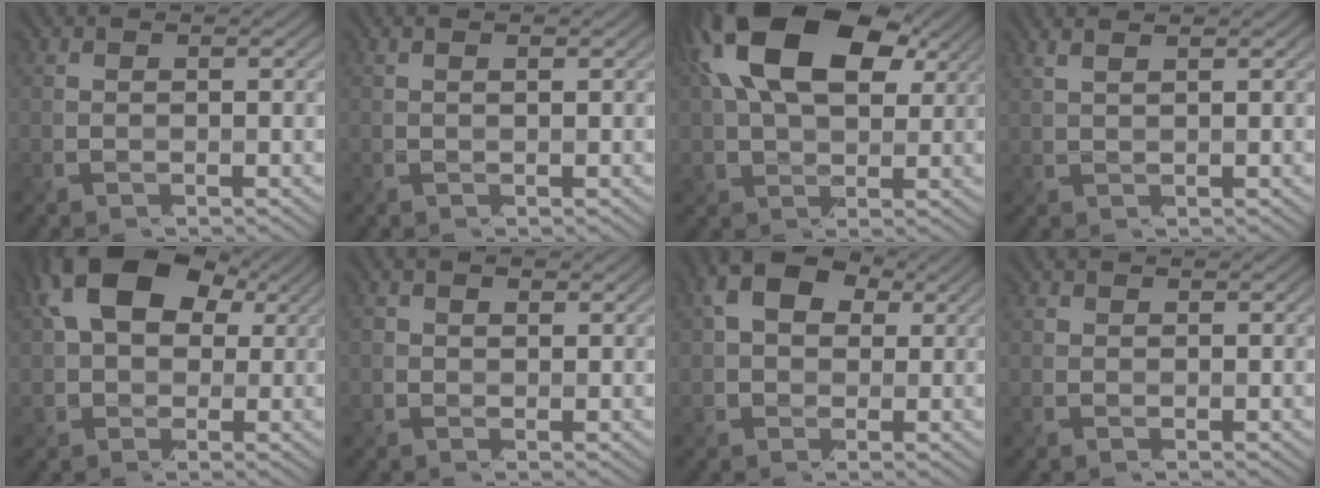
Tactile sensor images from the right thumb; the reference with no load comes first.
{"total": 0.7, "force": [0.0, -0.7, 0.1], "torque": [-0.008, -0.007, 0.009]}
{"total": 18.6, "force": [7.3, 10.2, 13.7], "torque": [-0.276, 0.050, 0.116]}
{"total": 2.1, "force": [1.7, -0.6, 1.1], "torque": [-0.035, 0.001, 0.048]}
{"total": 13.8, "force": [4.3, 9.2, 9.4], "torque": [-0.178, 0.035, 0.067]}
{"total": 1.0, "force": [0.0, 0.8, 0.6], "torque": [-0.021, 0.003, -0.003]}
{"total": 6.9, "force": [2.0, 5.0, 4.4], "torque": [-0.096, 0.024, 0.023]}
{"total": 0.7, "force": [0.1, 0.6, 0.3], "torque": [-0.005, 0.001, -0.005]}